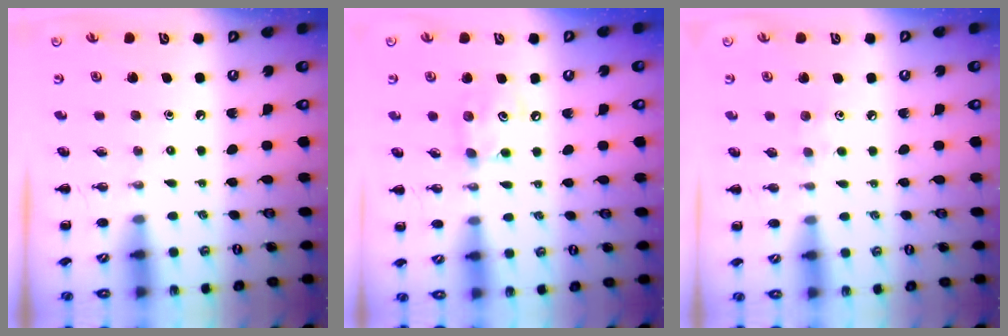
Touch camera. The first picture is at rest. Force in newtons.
{"total": 6.4, "press": 6.4, "slide": 0.8}
{"total": 4.2, "press": 4.0, "slide": 1.2}